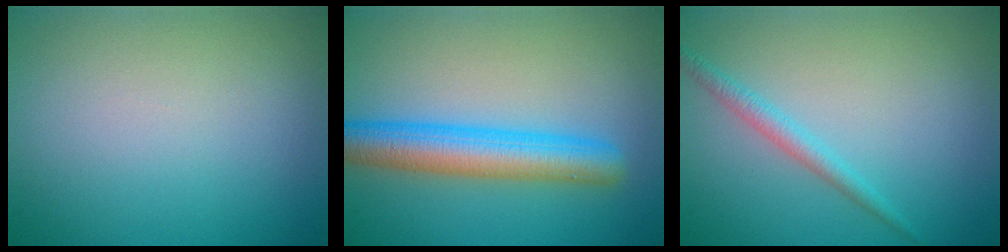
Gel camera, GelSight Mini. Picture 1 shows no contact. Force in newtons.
{"total": 5.8, "press": 5.8, "slide": 0.1}
{"total": 1.6, "press": 1.6, "slide": 0.1}